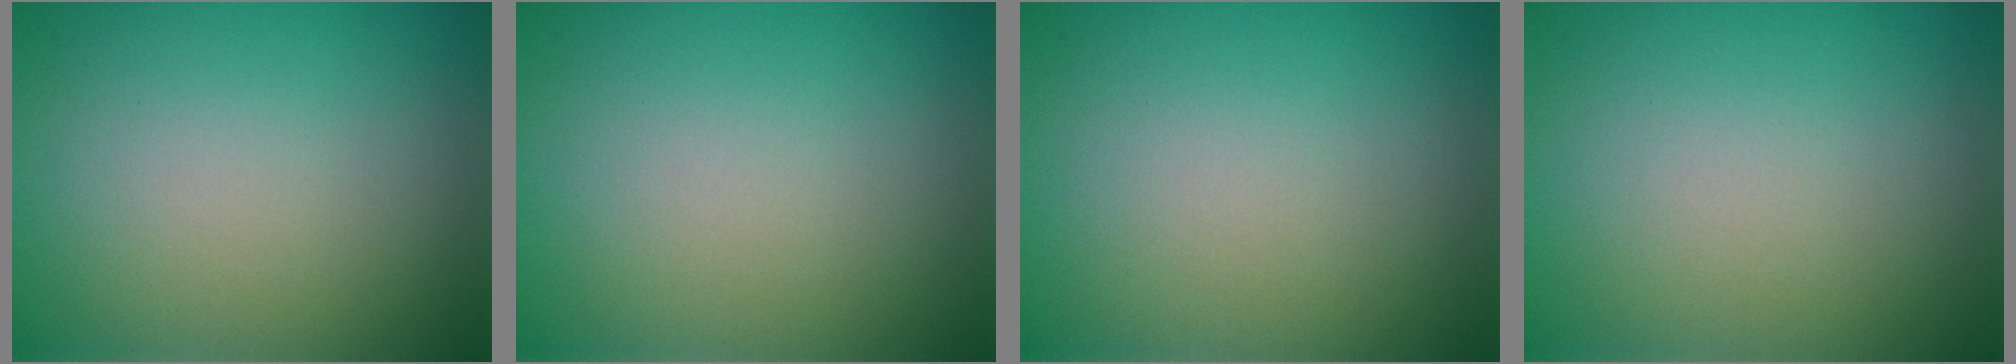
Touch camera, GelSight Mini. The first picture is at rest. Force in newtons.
{"total": 0.0}
{"total": 0.0}
{"total": 0.0}